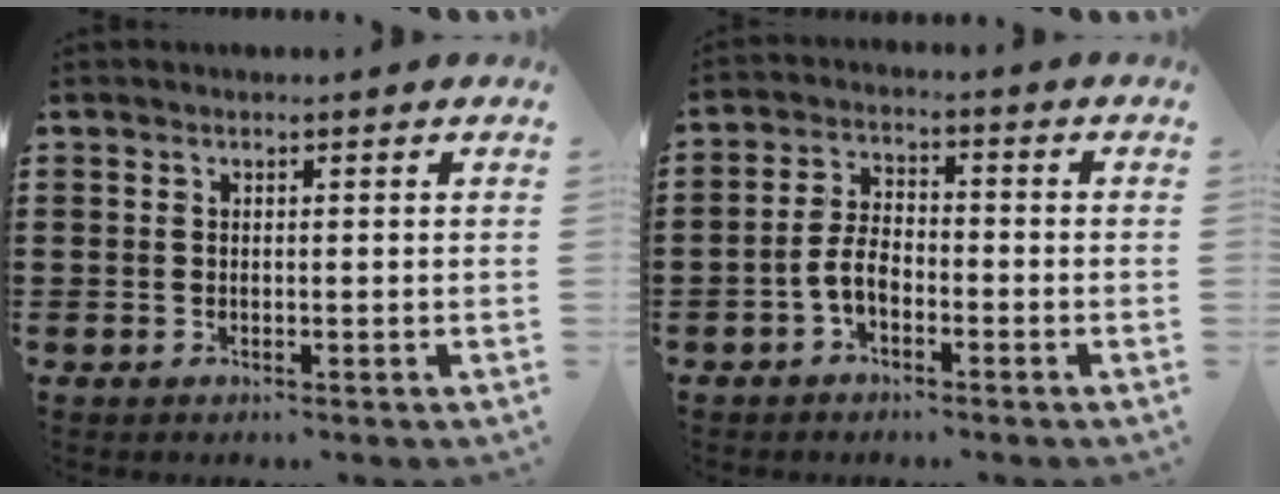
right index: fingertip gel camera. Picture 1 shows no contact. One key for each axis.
{"total": 4.6, "fx": -2.1, "fy": 2.3, "fz": 3.3, "tx": -0.079, "ty": 0.002, "tz": -0.046}